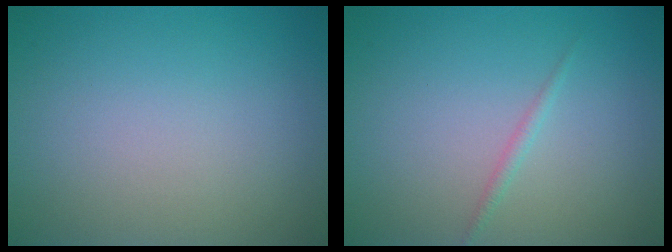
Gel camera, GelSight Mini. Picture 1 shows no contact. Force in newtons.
{"total": 0.8, "press": 0.8, "slide": 0.1}